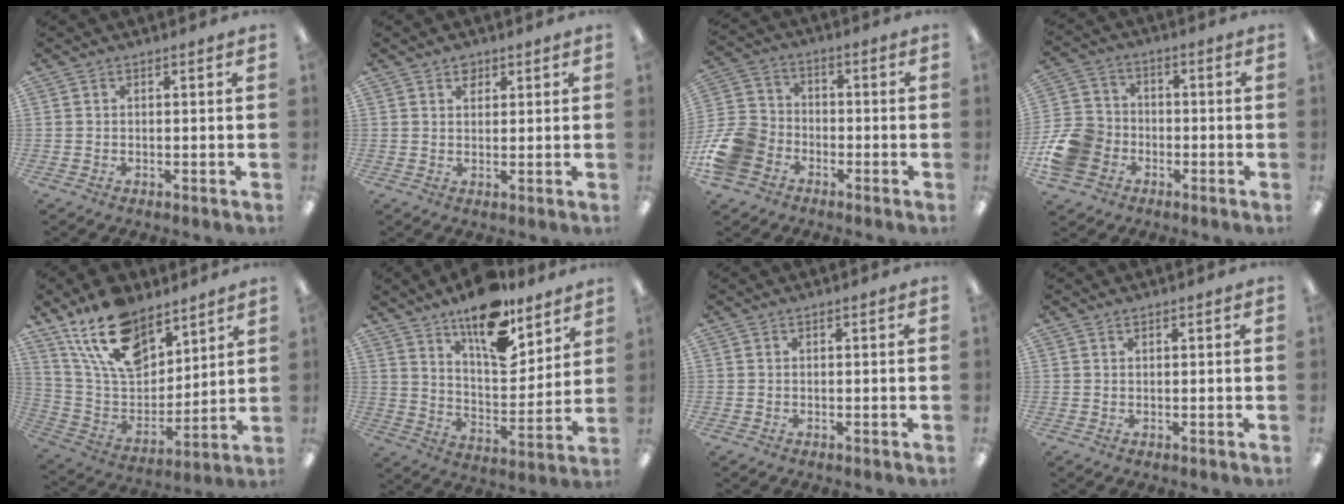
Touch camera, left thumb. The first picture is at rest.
{"total": 2.4, "force": [1.7, 1.5, 0.8], "torque": [-0.002, -0.006, 0.028]}
{"total": 12.4, "force": [-5.7, 9.3, 5.9], "torque": [-0.130, 0.050, -0.102]}
{"total": 11.8, "force": [-4.2, 9.8, 5.1], "torque": [-0.115, 0.038, -0.073]}
{"total": 18.9, "force": [12.7, 10.0, 9.8], "torque": [-0.190, -0.057, 0.235]}
{"total": 16.2, "force": [11.9, 6.5, 8.9], "torque": [-0.133, -0.076, 0.204]}
{"total": 0.0}
{"total": 0.5, "force": [0.5, 0.1, 0.2], "torque": [-0.004, 0.002, 0.008]}